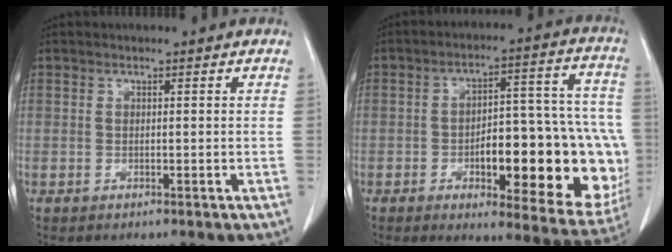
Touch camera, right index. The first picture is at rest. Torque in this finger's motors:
{"motor_torque": [1.60, -0.53, 0.50, 0.17]}